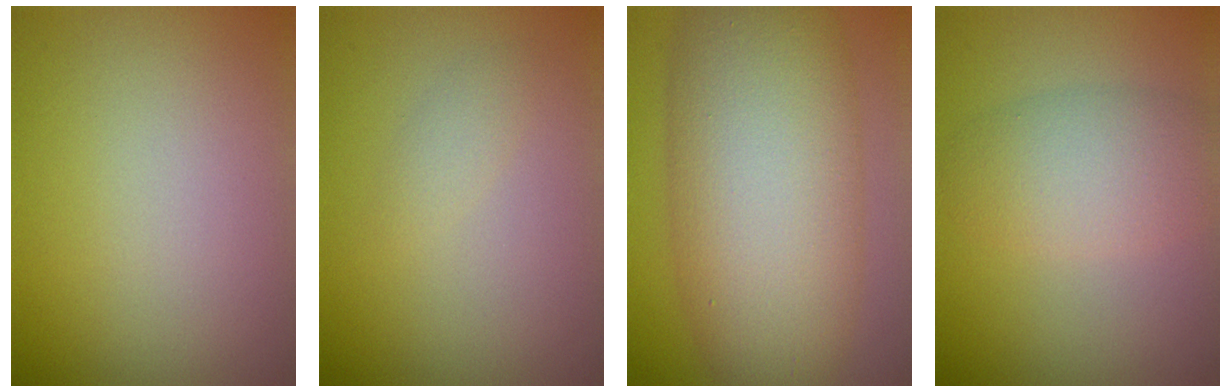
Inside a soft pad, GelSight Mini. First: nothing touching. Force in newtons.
{"total": 1.0, "press": 1.0, "slide": 0.1}
{"total": 12.3, "press": 12.3, "slide": 0.2}
{"total": 4.0, "press": 4.0, "slide": 0.2}